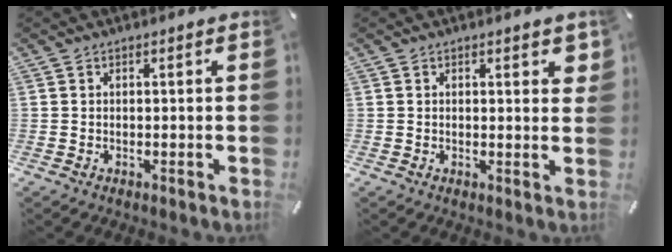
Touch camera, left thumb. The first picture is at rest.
{"total": 2.4, "force": [1.2, 1.1, 1.7], "torque": [-0.021, -0.003, 0.018]}